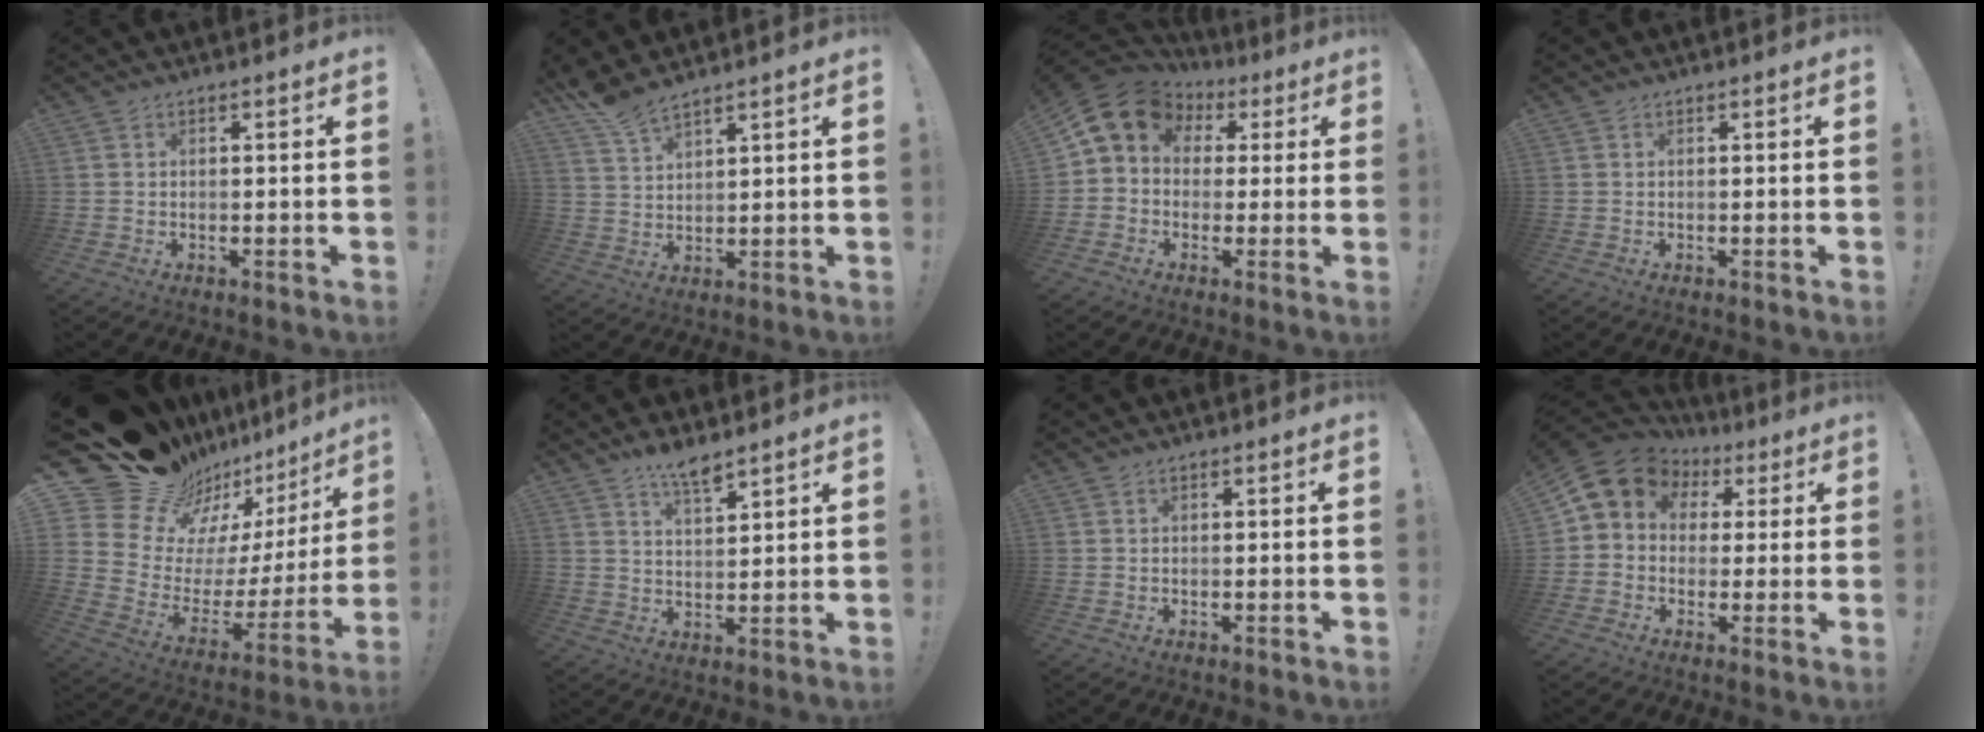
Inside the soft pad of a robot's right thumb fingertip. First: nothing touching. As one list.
[{"total": 6.5, "force": [5.9, 1.0, 2.7], "torque": [-0.064, -0.031, 0.111]}, {"total": 11.2, "force": [3.6, 8.9, 5.8], "torque": [-0.093, -0.006, 0.077]}, {"total": 0.0}, {"total": 16.6, "force": [11.6, 9.7, 6.9], "torque": [-0.107, -0.098, 0.232]}, {"total": 6.5, "force": [5.3, 1.2, 3.6], "torque": [-0.062, -0.033, 0.092]}, {"total": 0.0}, {"total": 8.4, "force": [2.6, 7.2, 3.5], "torque": [-0.055, -0.011, 0.057]}]